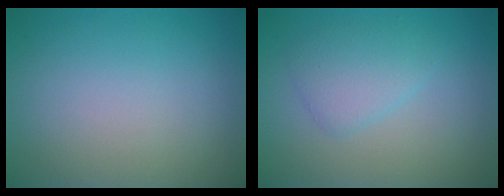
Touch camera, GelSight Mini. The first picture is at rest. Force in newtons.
{"total": 2.4, "press": 2.4, "slide": 0.1}